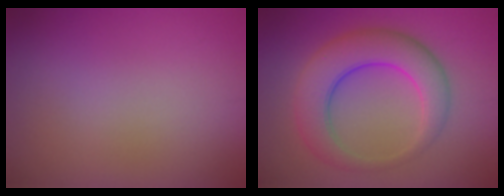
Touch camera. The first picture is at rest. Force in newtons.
{"total": 6.7, "press": 6.7, "slide": 0.2}